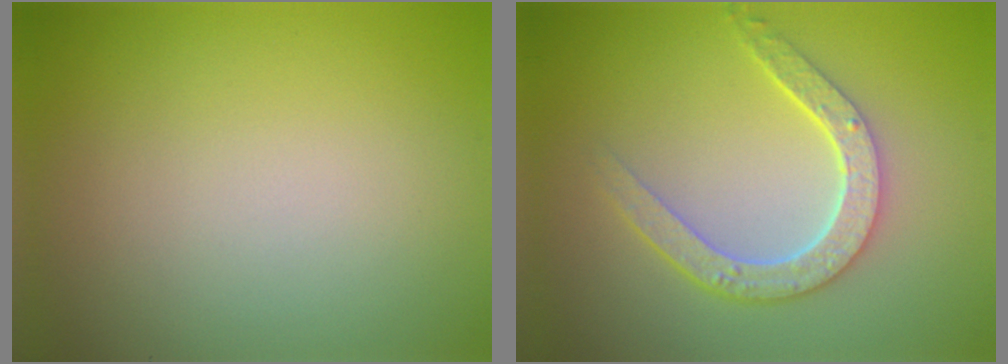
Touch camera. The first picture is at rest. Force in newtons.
{"total": 4.4, "press": 3.4, "slide": 2.7}